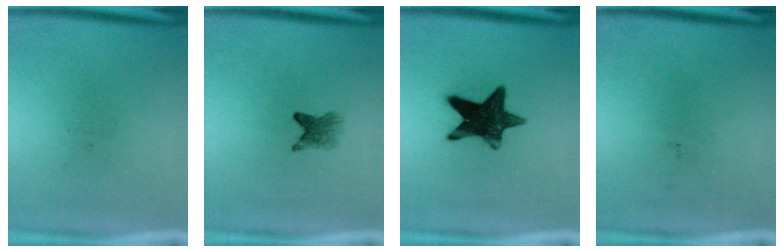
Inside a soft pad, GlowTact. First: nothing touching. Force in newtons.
{"total": 2.9}
{"total": 14.1}
{"total": 0.0}